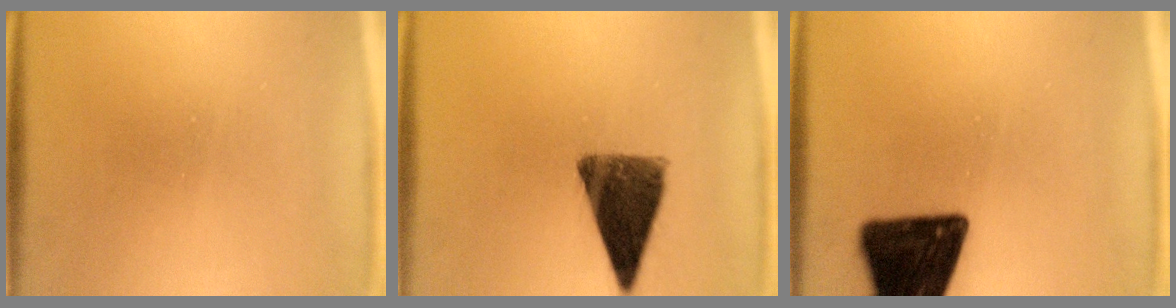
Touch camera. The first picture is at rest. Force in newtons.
{"total": 10.3}
{"total": 17.7}